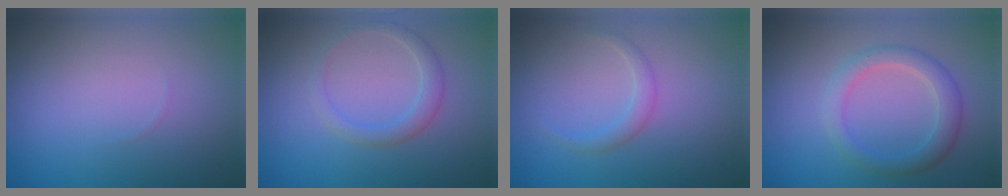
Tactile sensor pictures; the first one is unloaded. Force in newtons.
{"total": 2.0, "press": 2.0, "slide": 0.1}
{"total": 1.3, "press": 1.2, "slide": 0.2}
{"total": 2.9, "press": 2.9, "slide": 0.2}